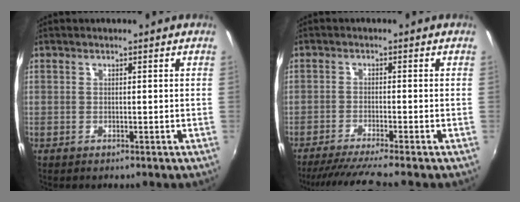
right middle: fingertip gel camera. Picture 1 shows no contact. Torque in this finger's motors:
{"motor_torque": [0.67, -0.66, 0.16, 0.09]}